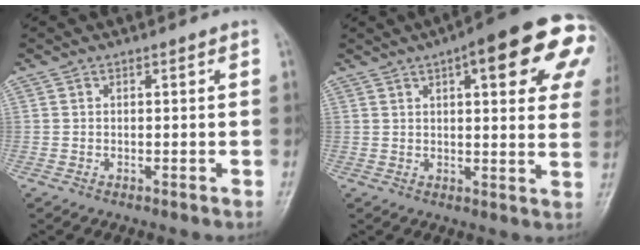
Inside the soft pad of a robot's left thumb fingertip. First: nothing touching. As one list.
[{"total": 20.5, "force": [8.3, 6.1, 17.7], "torque": [-0.207, -0.001, 0.094]}]